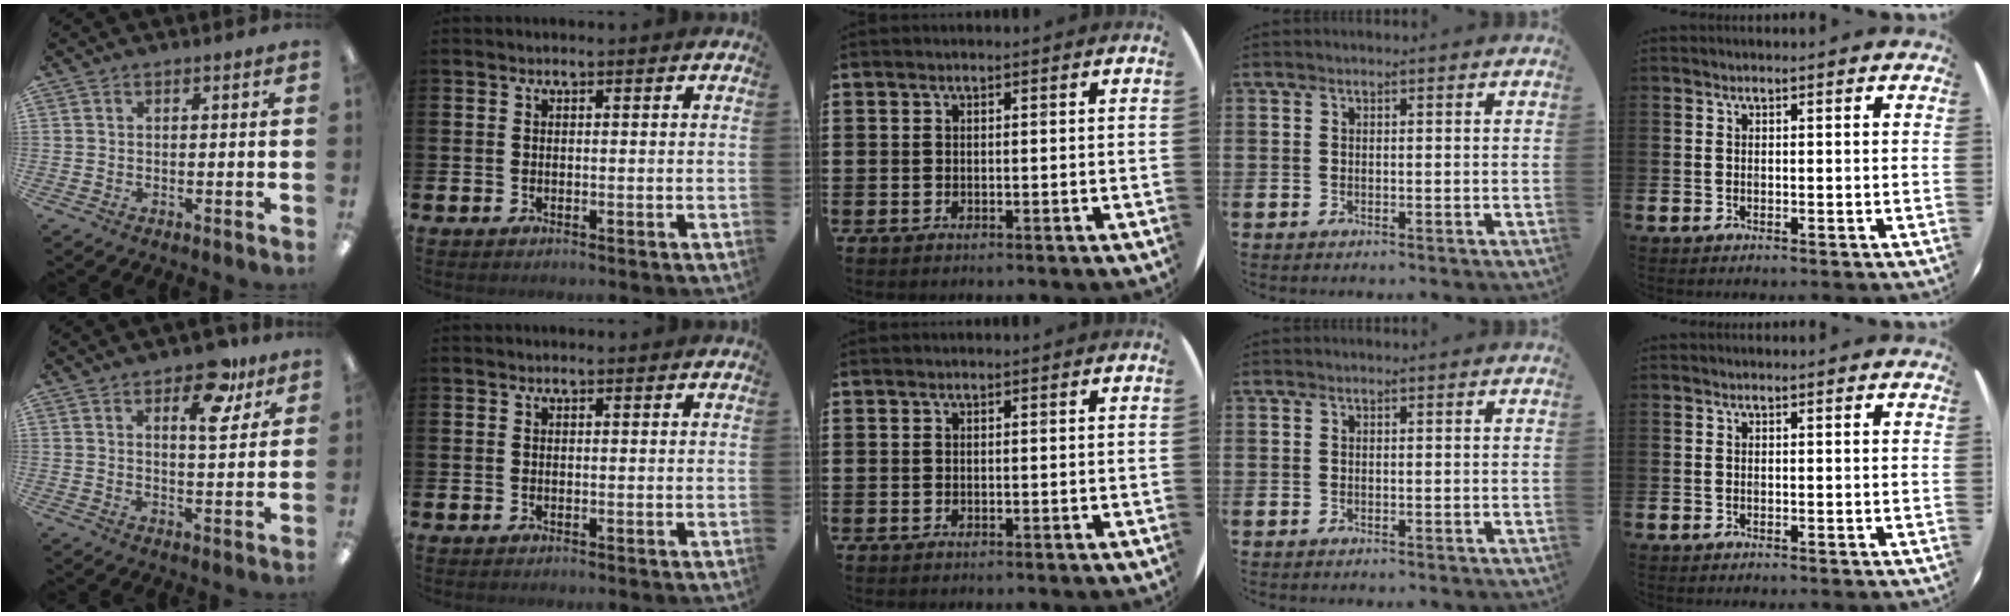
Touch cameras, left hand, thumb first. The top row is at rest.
{"thumb": {"total": 11.5, "force": [6.8, 5.2, 7.8], "torque": [-0.095, -0.027, 0.109]}}